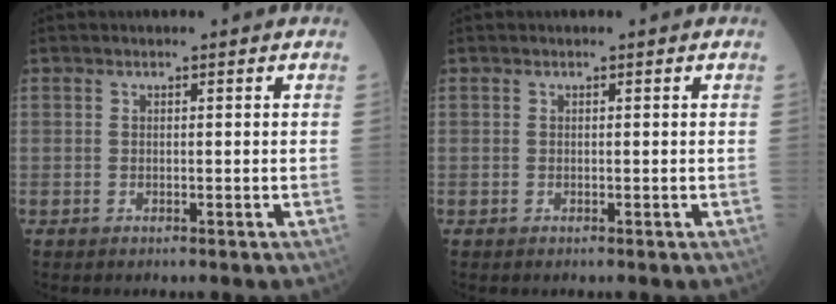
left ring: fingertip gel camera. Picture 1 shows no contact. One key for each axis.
{"total": 0.0}